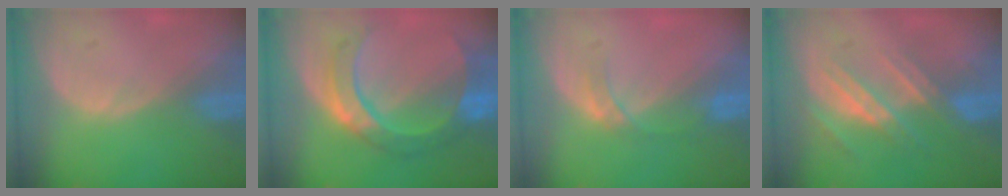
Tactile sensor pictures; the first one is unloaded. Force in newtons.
{"total": 8.5, "press": 8.5, "slide": 0.5}
{"total": 3.0, "press": 2.7, "slide": 1.3}
{"total": 7.4, "press": 6.5, "slide": 3.5}